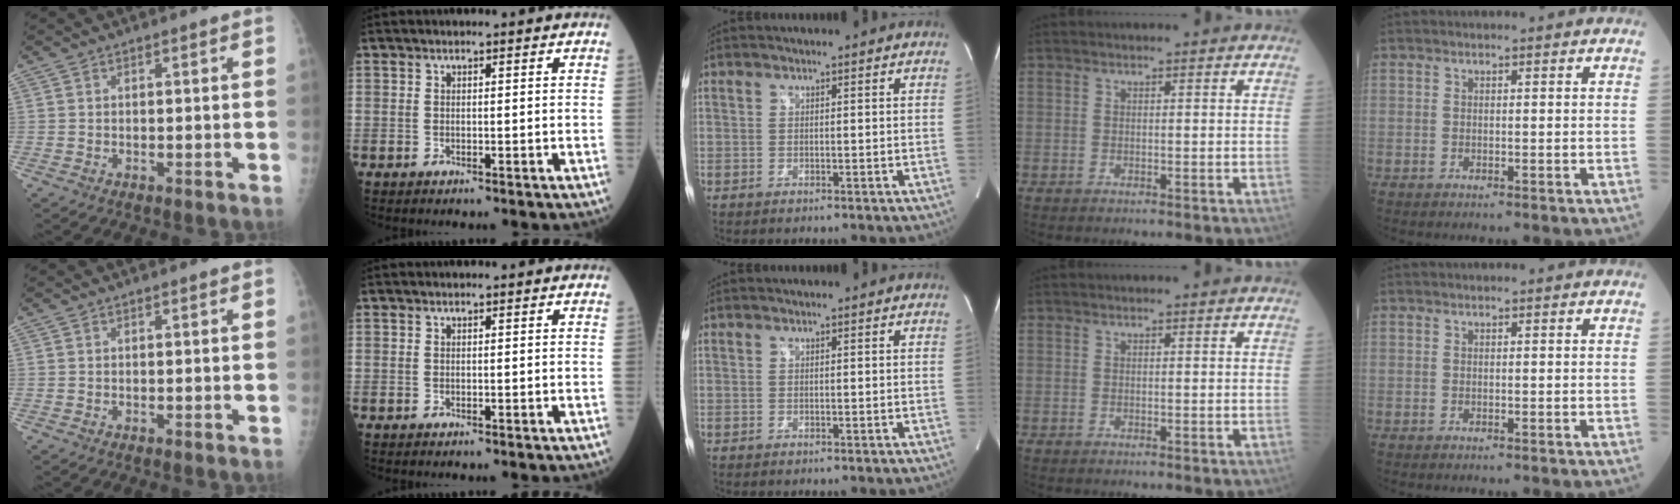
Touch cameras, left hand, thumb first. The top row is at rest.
{}